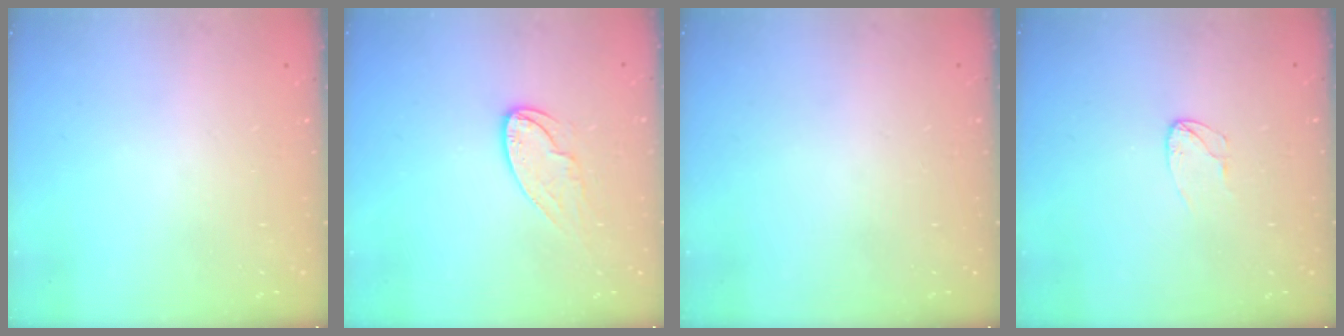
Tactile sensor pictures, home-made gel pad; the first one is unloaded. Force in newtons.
{"total": 8.4, "press": 8.4, "slide": 0.5}
{"total": 0.0}
{"total": 4.0, "press": 3.9, "slide": 0.3}